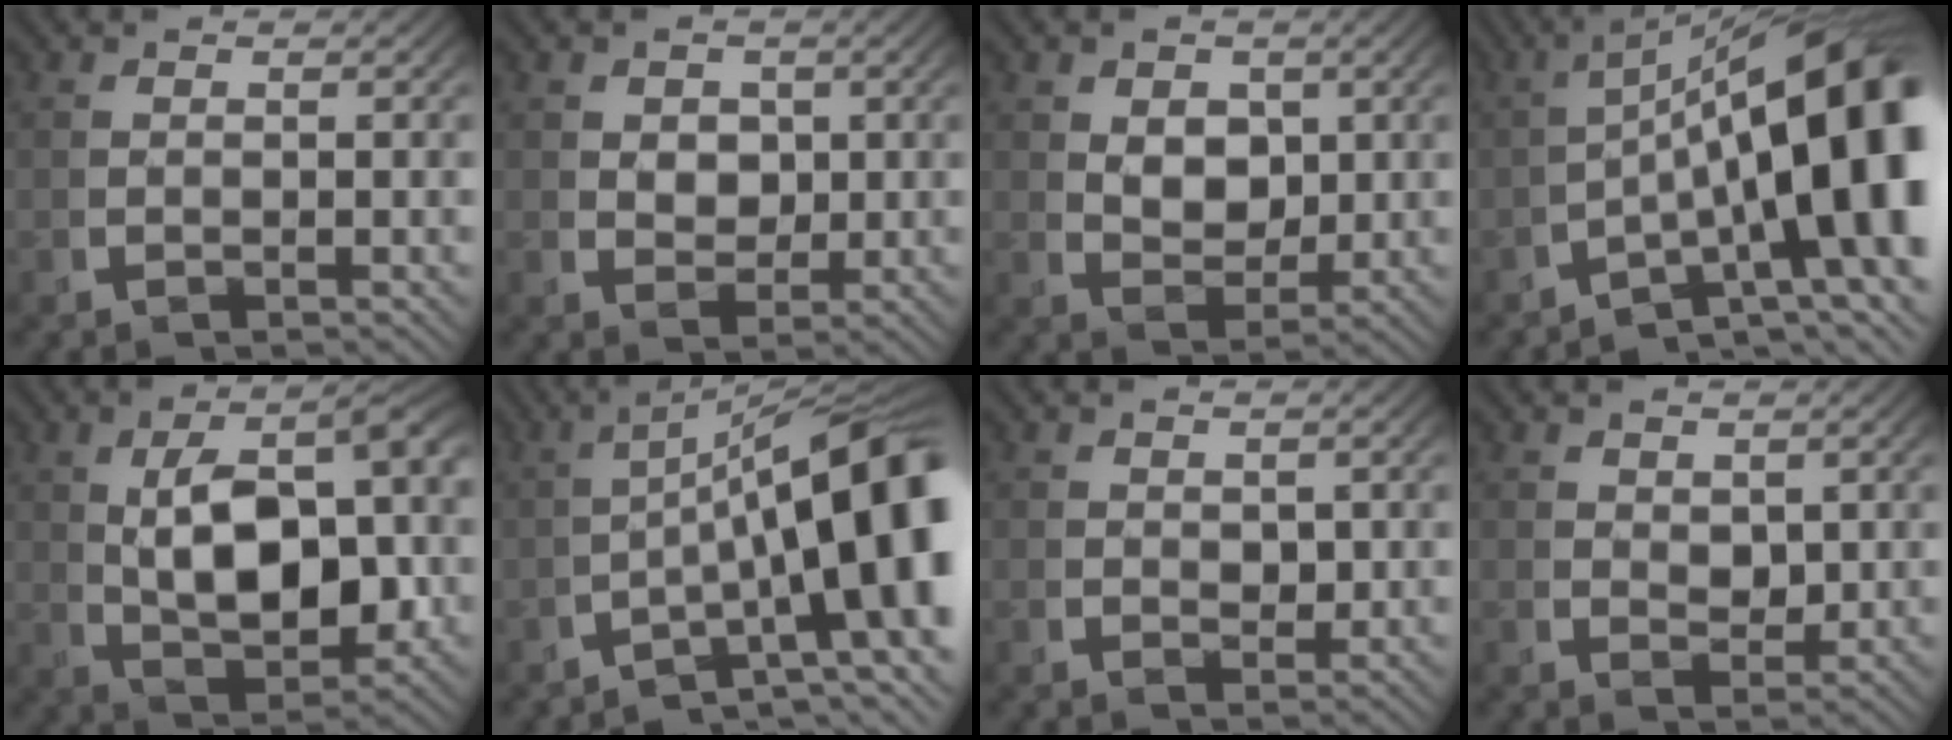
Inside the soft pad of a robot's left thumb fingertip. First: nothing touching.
{"total": 3.4, "force": [0.7, 2.8, 1.8], "torque": [-0.030, -0.024, 0.025]}
{"total": 4.4, "force": [1.0, 3.2, 2.8], "torque": [-0.052, -0.031, 0.034]}
{"total": 19.1, "force": [-1.3, 10.4, 16.0], "torque": [-0.206, -0.038, -0.012]}
{"total": 11.3, "force": [0.0, 6.4, 9.3], "torque": [-0.152, -0.018, 0.015]}
{"total": 15.8, "force": [-1.6, 8.1, 13.4], "torque": [-0.173, -0.038, -0.014]}
{"total": 1.2, "force": [0.5, 0.9, 0.6], "torque": [-0.001, -0.009, 0.017]}
{"total": 1.7, "force": [1.0, 0.9, 0.9], "torque": [-0.007, -0.011, 0.027]}